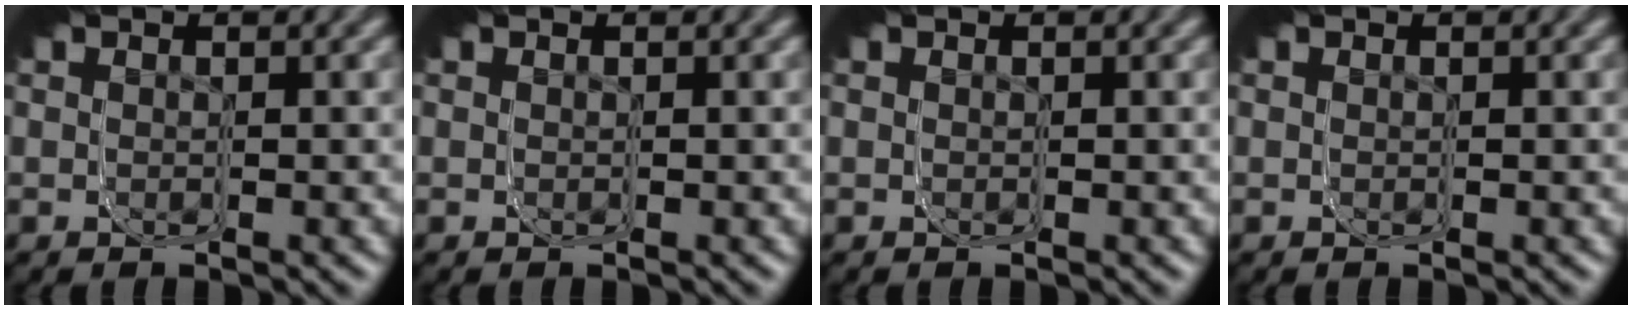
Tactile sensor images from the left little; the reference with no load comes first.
{"total": 0.0}
{"total": 0.0}
{"total": 0.0}